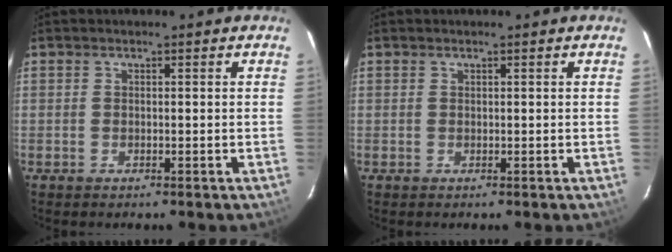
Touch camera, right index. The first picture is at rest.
{"total": 0.0}